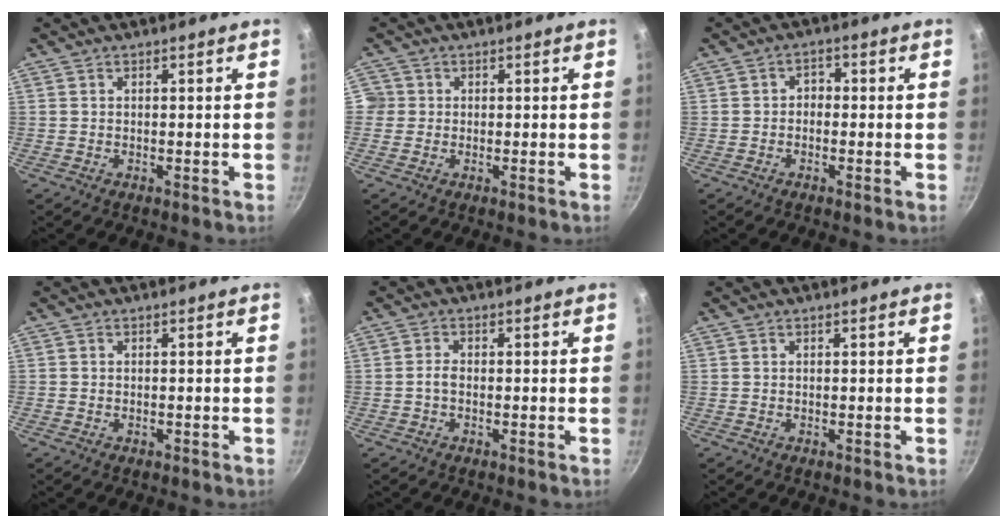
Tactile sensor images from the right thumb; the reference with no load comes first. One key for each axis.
{"total": 2.5, "fx": -0.1, "fy": 2.5, "fz": 0.3, "tx": 0.012, "ty": 0.007, "tz": -0.006}
{"total": 1.9, "fx": -0.3, "fy": 1.5, "fz": 1.1, "tx": -0.012, "ty": 0.009, "tz": -0.007}
{"total": 0.6, "fx": -0.3, "fy": 0.4, "fz": 0.3, "tx": -0.005, "ty": 0.002, "tz": -0.005}
{"total": 1.7, "fx": -0.4, "fy": 1.0, "fz": 1.3, "tx": -0.026, "ty": 0.010, "tz": -0.011}
{"total": 0.0}